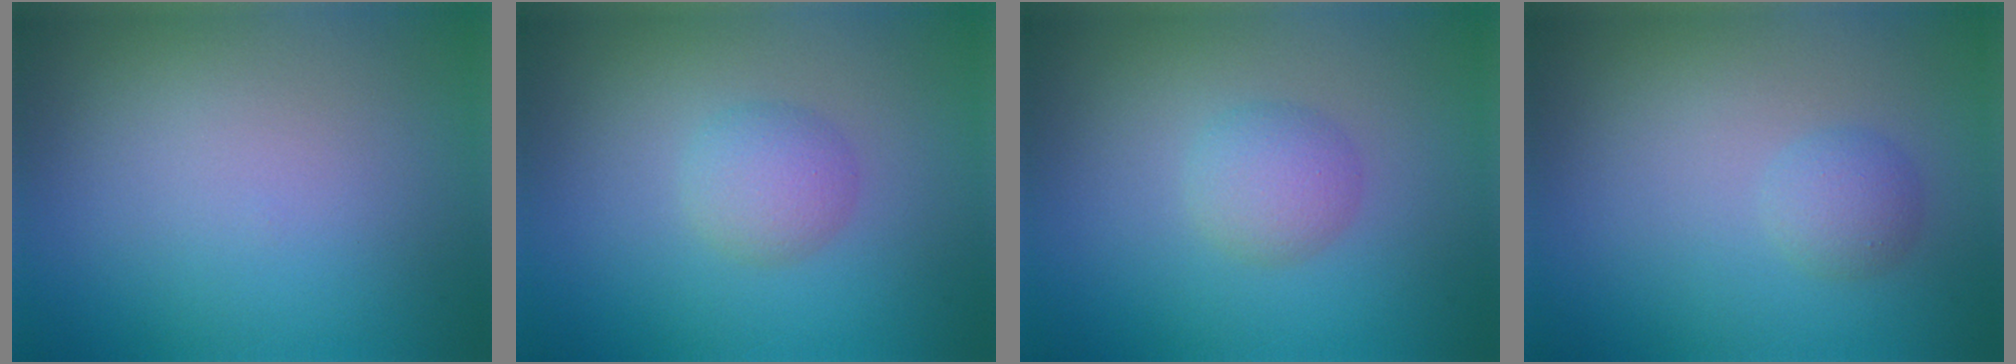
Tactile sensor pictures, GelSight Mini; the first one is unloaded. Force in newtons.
{"total": 2.4, "press": 2.4, "slide": 0.1}
{"total": 2.4, "press": 2.4, "slide": 0.1}
{"total": 1.7, "press": 1.7, "slide": 0.1}